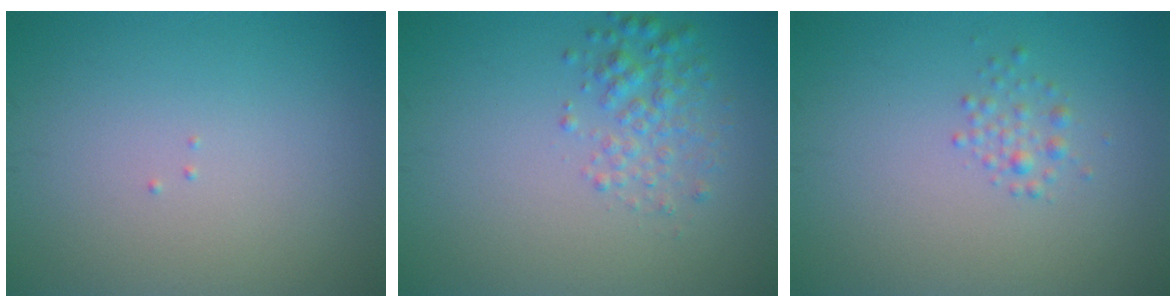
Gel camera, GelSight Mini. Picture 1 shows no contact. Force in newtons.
{"total": 2.4, "press": 2.4, "slide": 0.1}
{"total": 1.3, "press": 1.3, "slide": 0.0}